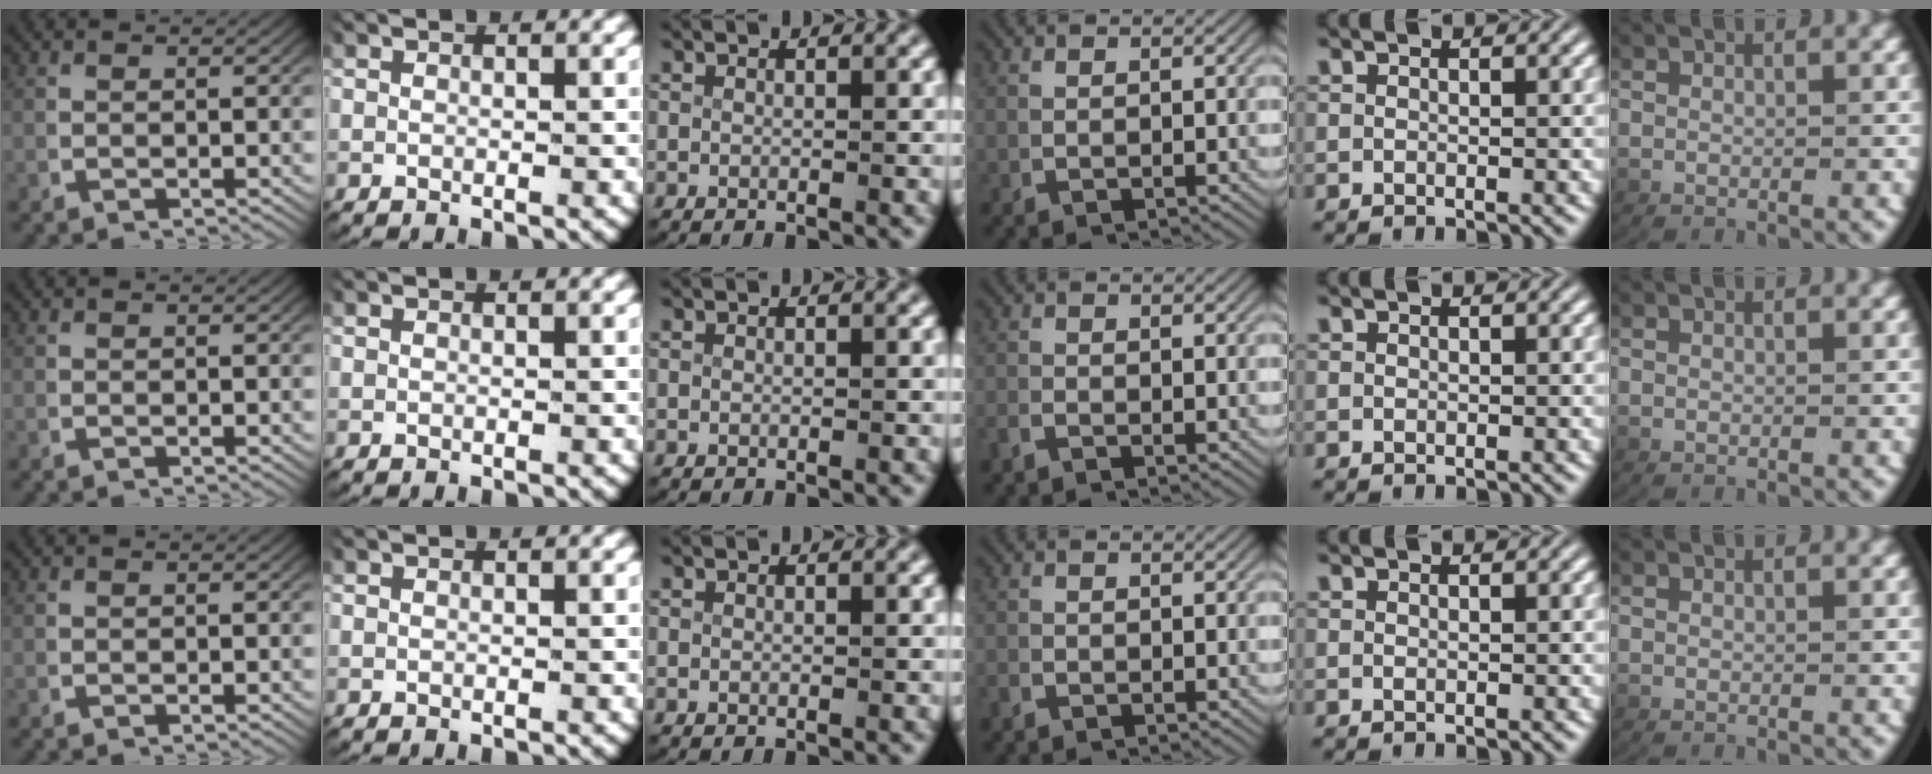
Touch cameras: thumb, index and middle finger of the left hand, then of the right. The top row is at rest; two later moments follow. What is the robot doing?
{"motion": "lift_and_place", "object": "paper"}